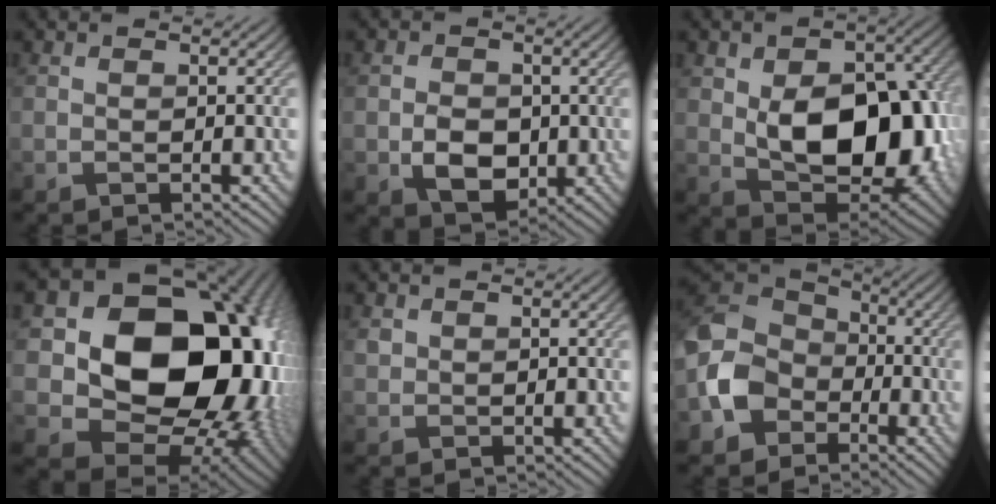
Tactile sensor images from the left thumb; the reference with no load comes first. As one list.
[{"total": 5.3, "force": [-1.0, 4.0, 3.4], "torque": [-0.064, -0.007, -0.020]}, {"total": 13.7, "force": [-0.7, 8.6, 10.6], "torque": [-0.159, -0.012, -0.001]}, {"total": 21.9, "force": [3.2, 17.5, 12.9], "torque": [-0.245, -0.029, 0.099]}, {"total": 1.3, "force": [0.7, 1.0, 0.3], "torque": [-0.009, -0.001, 0.017]}, {"total": 9.9, "force": [-3.4, 8.0, 4.7], "torque": [-0.128, -0.004, -0.087]}]